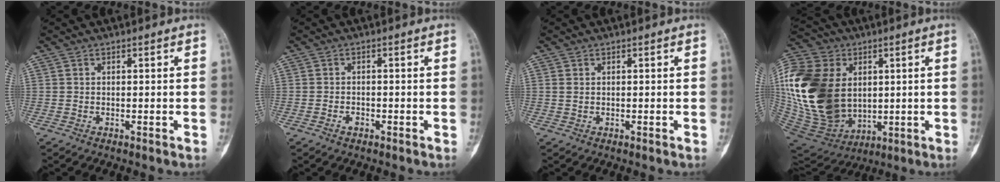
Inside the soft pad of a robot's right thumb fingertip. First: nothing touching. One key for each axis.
{"total": 1.4, "fx": -0.8, "fy": 0.9, "fz": 0.7, "tx": -0.012, "ty": 0.006, "tz": -0.016}
{"total": 0.9, "fx": 0.2, "fy": 0.7, "fz": 0.5, "tx": -0.011, "ty": -0.001, "tz": 0.003}
{"total": 30.2, "fx": 3.4, "fy": 21.6, "fz": 20.8, "tx": -0.444, "ty": -0.001, "tz": 0.080}